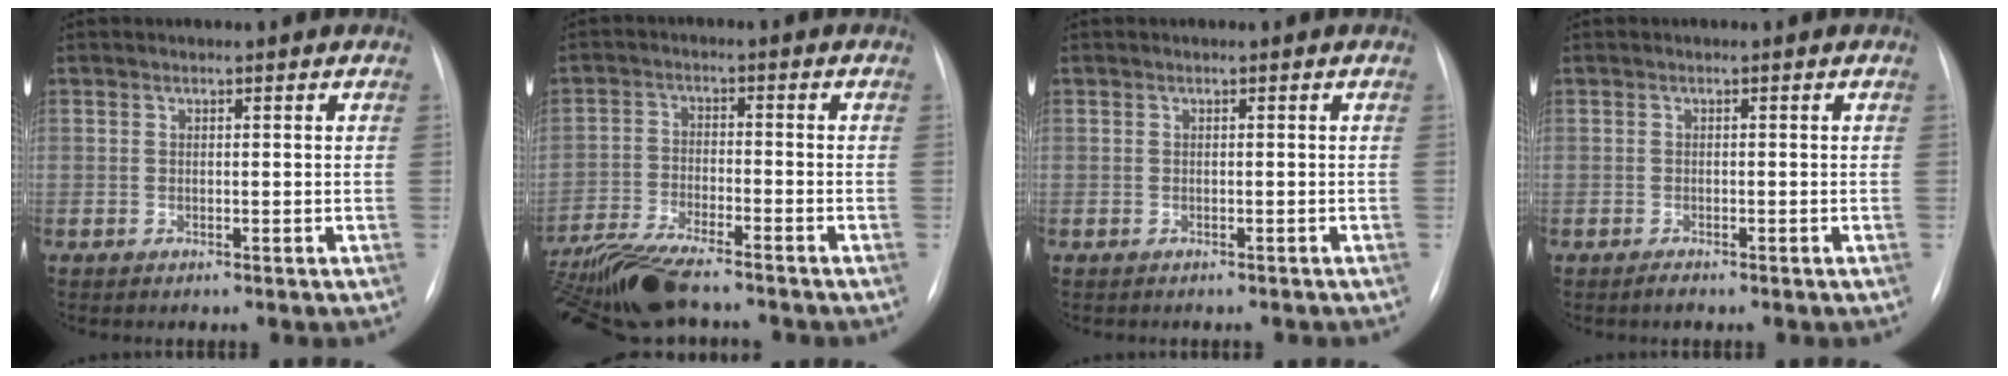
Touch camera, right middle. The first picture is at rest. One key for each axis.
{"total": 11.6, "fx": -9.8, "fy": 1.5, "fz": 6.0, "tx": -0.110, "ty": -0.030, "tz": -0.169}
{"total": 1.9, "fx": -1.8, "fy": 0.4, "fz": 0.7, "tx": -0.011, "ty": -0.004, "tz": -0.018}
{"total": 1.0, "fx": -0.9, "fy": 0.2, "fz": 0.5, "tx": -0.012, "ty": -0.002, "tz": -0.012}